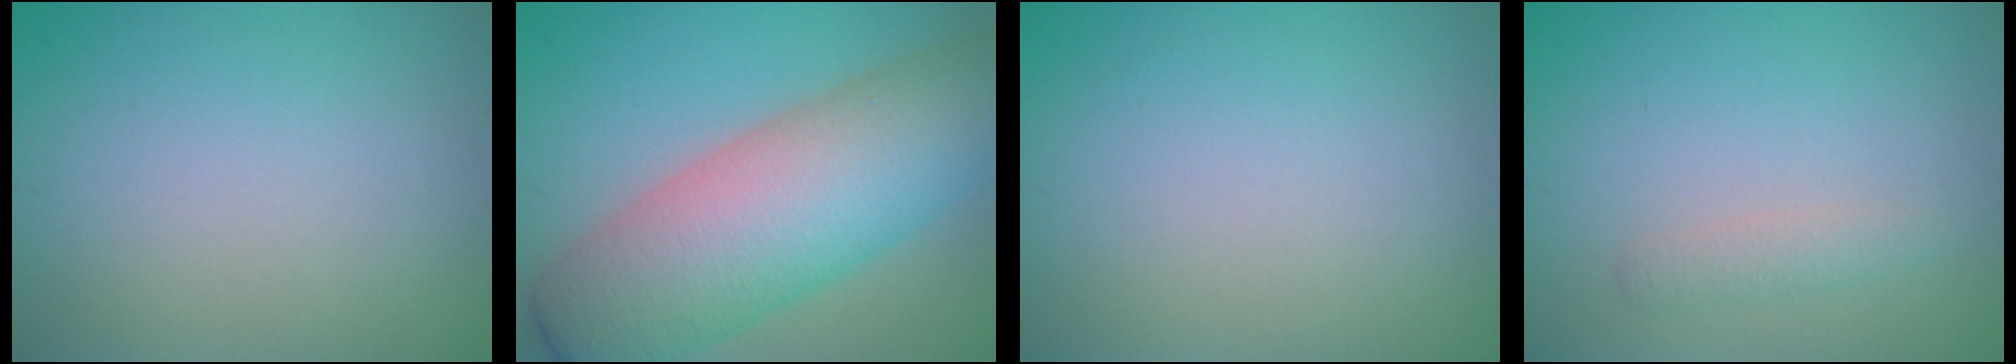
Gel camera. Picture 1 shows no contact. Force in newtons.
{"total": 12.0, "press": 12.0, "slide": 0.5}
{"total": 0.0}
{"total": 1.3, "press": 1.3, "slide": 0.0}